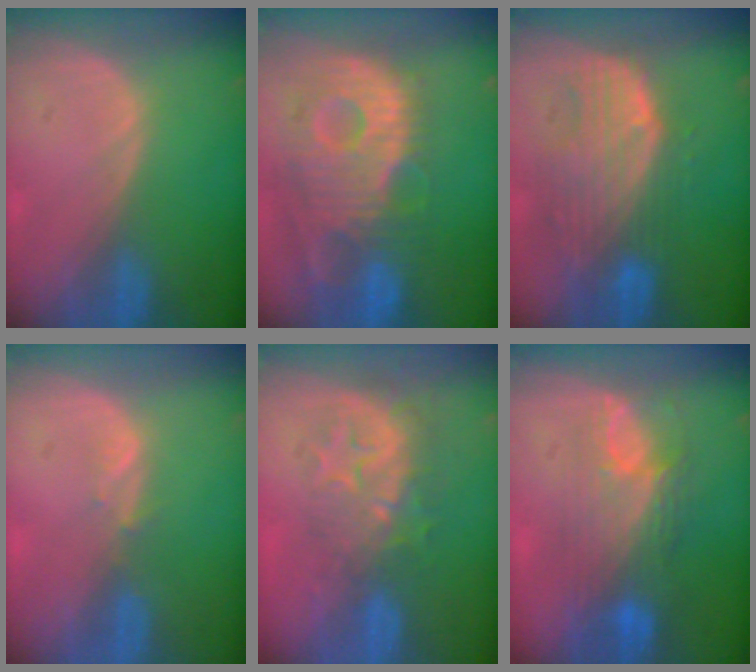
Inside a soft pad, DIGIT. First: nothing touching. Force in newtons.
{"total": 13.2, "press": 11.5, "slide": 6.5}
{"total": 10.1, "press": 8.8, "slide": 4.9}
{"total": 1.4, "press": 1.2, "slide": 0.6}
{"total": 9.2, "press": 8.0, "slide": 4.5}
{"total": 8.7, "press": 8.2, "slide": 2.9}